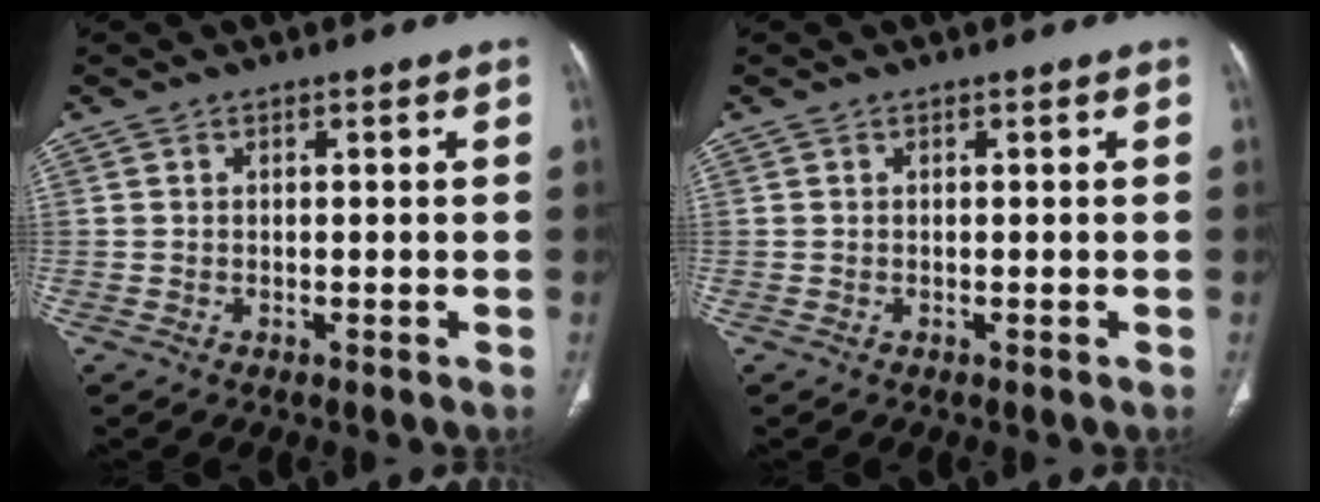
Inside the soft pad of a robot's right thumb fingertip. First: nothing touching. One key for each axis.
{"total": 0.0}